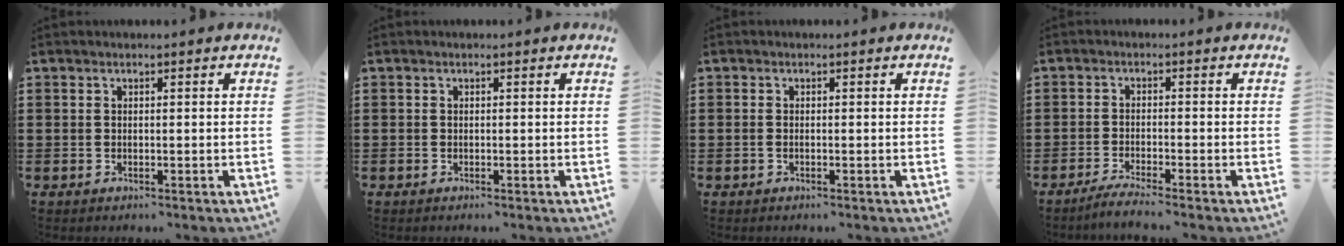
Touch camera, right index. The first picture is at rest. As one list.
[{"total": 0.0}, {"total": 0.5, "force": [-0.3, 0.2, 0.4], "torque": [-0.010, -0.003, -0.005]}, {"total": 2.2, "force": [-2.0, -0.3, 0.8], "torque": [-0.012, 0.002, -0.037]}]